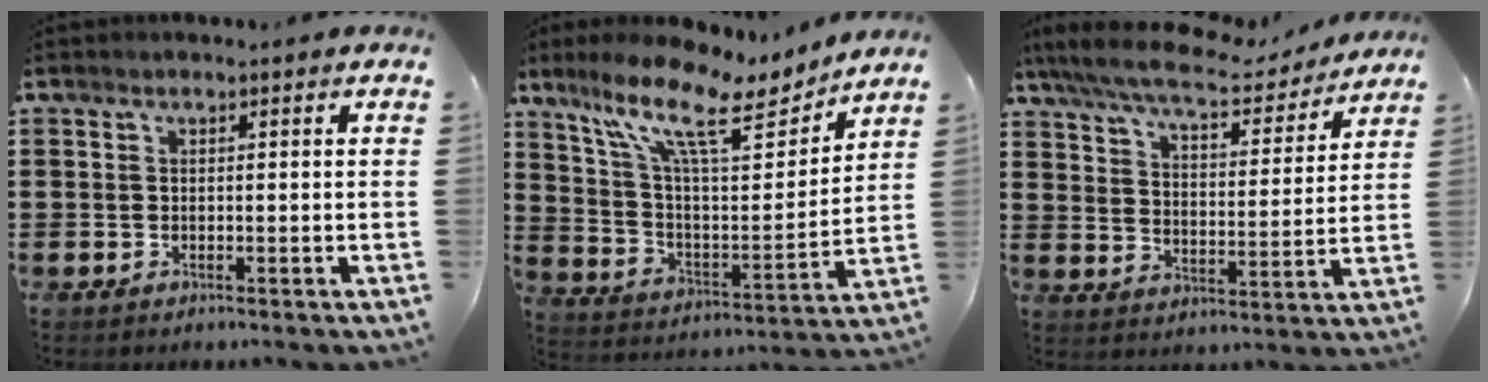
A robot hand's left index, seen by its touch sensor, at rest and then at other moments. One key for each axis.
{"total": 13.0, "fx": 8.9, "fy": 3.5, "fz": 8.9, "tx": -0.195, "ty": -0.045, "tz": 0.147}
{"total": 8.1, "fx": 7.1, "fy": 0.9, "fz": 3.7, "tx": -0.103, "ty": -0.037, "tz": 0.122}